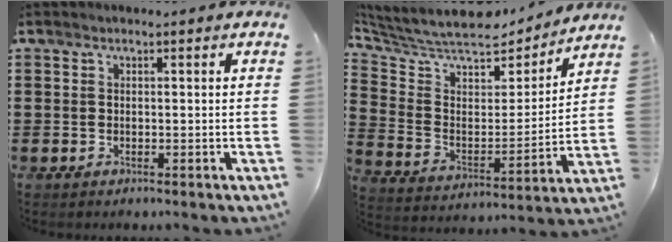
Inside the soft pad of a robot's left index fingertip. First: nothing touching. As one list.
[{"total": 7.9, "force": [7.1, 2.5, 2.4], "torque": [-0.085, -0.050, 0.120]}]